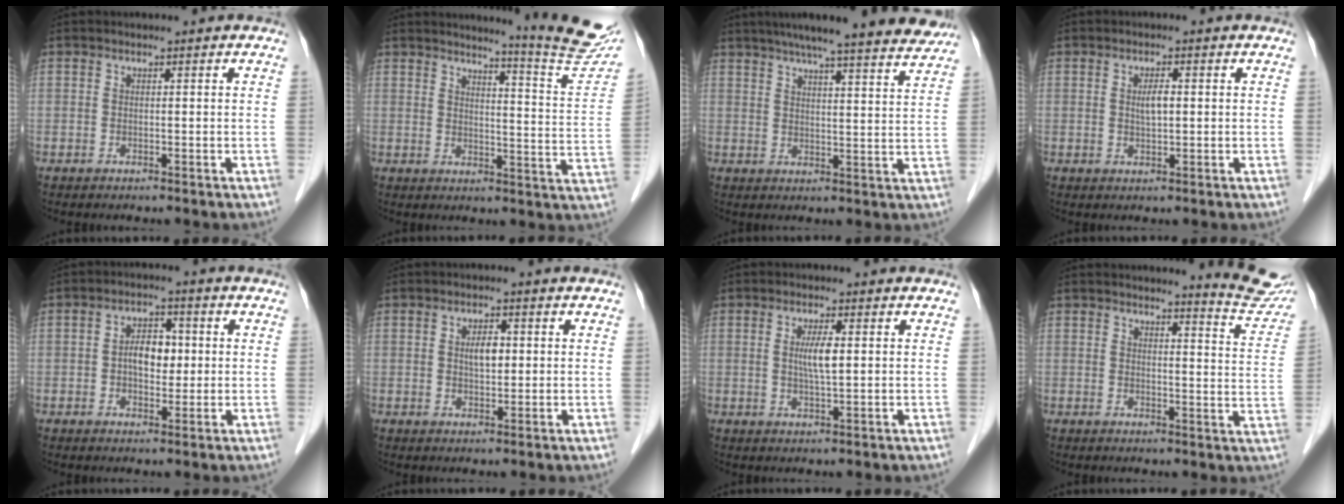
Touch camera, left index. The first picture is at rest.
{"total": 14.1, "force": [13.2, -1.2, 4.9], "torque": [-0.060, -0.086, 0.141]}
{"total": 20.0, "force": [17.5, 1.4, 9.6], "torque": [-0.140, 0.004, 0.220]}
{"total": 2.4, "force": [0.3, 0.7, 2.2], "torque": [-0.040, 0.001, 0.006]}
{"total": 4.9, "force": [0.1, 3.0, 3.9], "torque": [-0.070, 0.014, 0.001]}
{"total": 3.0, "force": [0.4, 1.4, 2.7], "torque": [-0.046, 0.005, 0.007]}
{"total": 3.7, "force": [0.5, 0.4, 3.6], "torque": [-0.067, -0.001, 0.008]}
{"total": 8.6, "force": [8.4, -0.1, 1.9], "torque": [-0.013, -0.056, 0.078]}